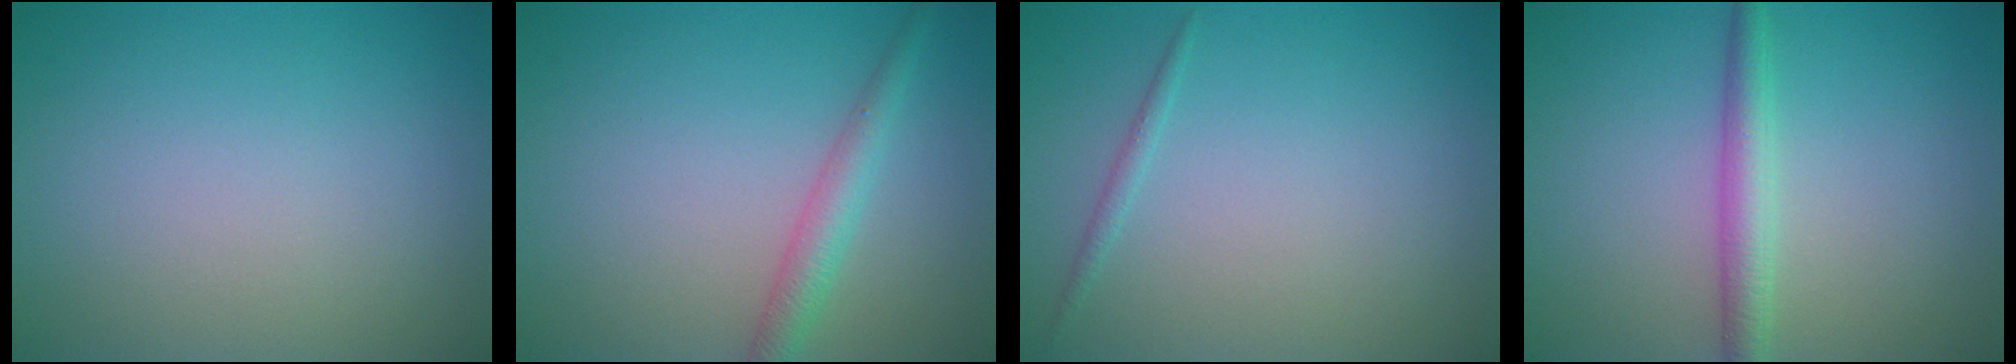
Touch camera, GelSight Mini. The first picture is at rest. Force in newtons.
{"total": 2.6, "press": 2.6, "slide": 0.1}
{"total": 0.7, "press": 0.7, "slide": 0.0}
{"total": 2.9, "press": 2.9, "slide": 0.1}